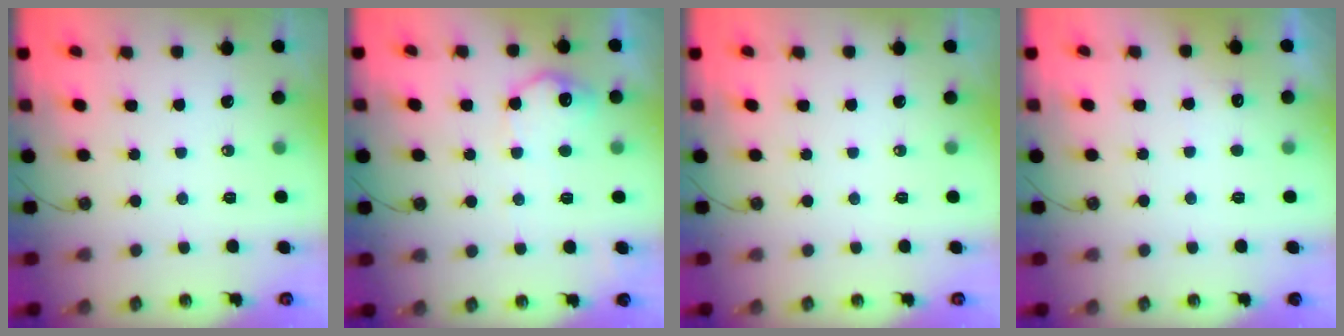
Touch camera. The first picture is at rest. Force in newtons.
{"total": 10.8, "press": 10.8, "slide": 0.2}
{"total": 0.0}
{"total": 4.2, "press": 4.1, "slide": 1.0}